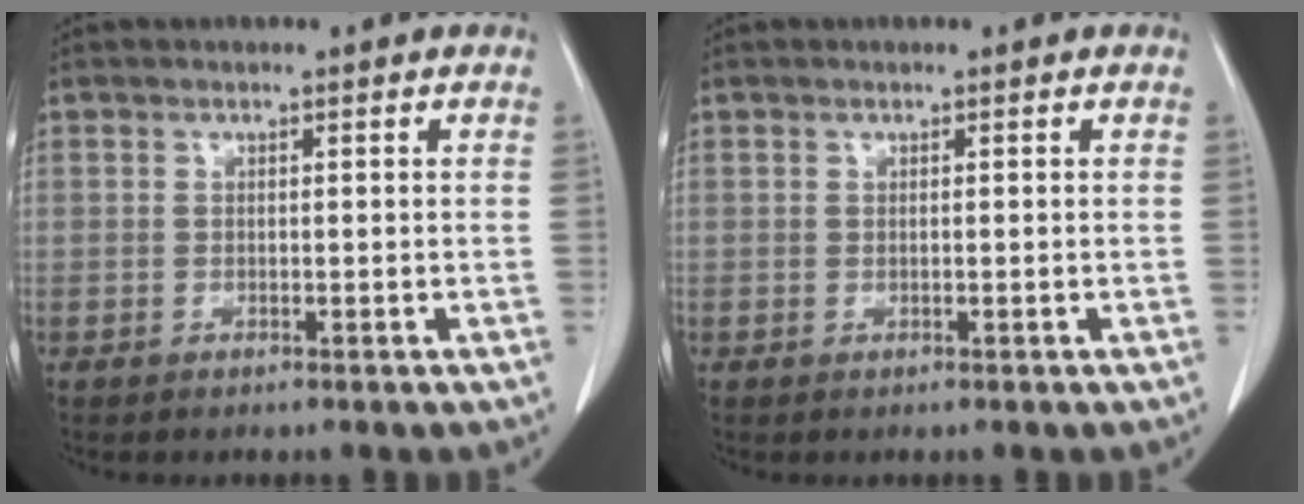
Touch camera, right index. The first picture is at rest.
{"total": 0.0}